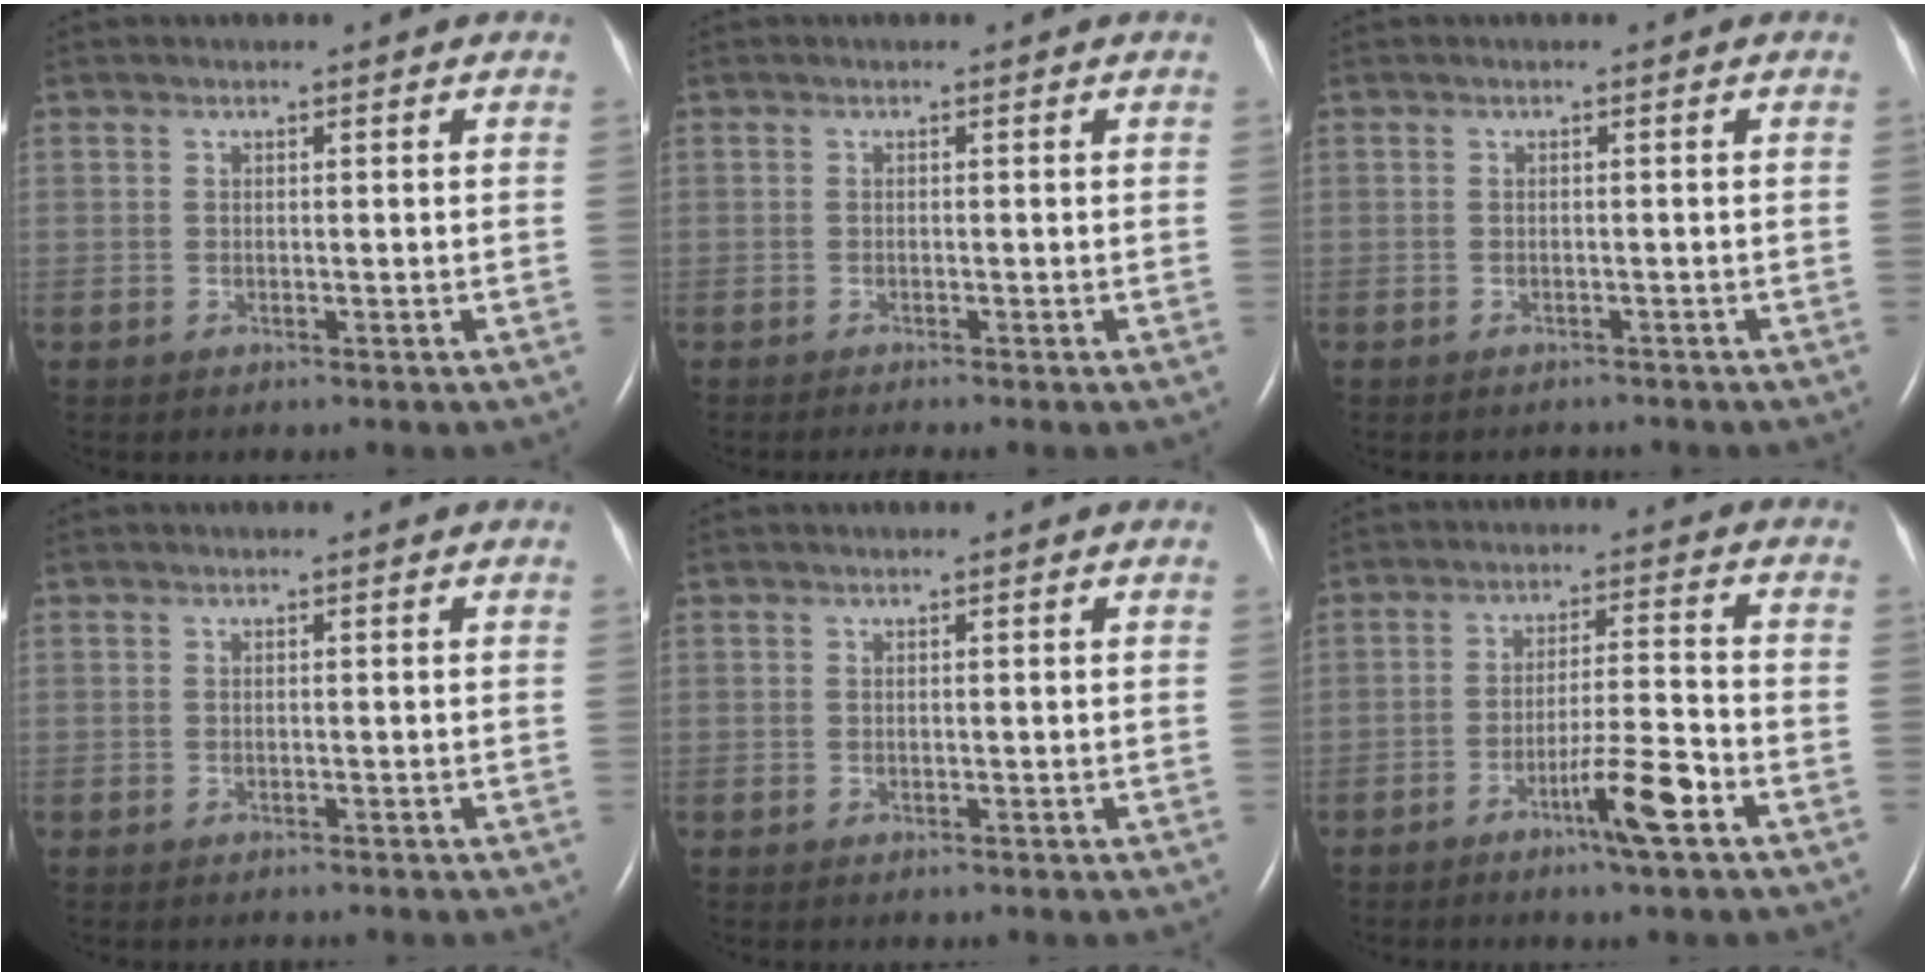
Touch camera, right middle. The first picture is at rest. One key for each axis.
{"total": 1.3, "fx": -1.1, "fy": -0.4, "fz": 0.5, "tx": -0.009, "ty": 0.000, "tz": -0.018}
{"total": 1.3, "fx": -1.2, "fy": 0.4, "fz": 0.0, "tx": -0.001, "ty": -0.002, "tz": -0.015}
{"total": 0.6, "fx": -0.6, "fy": 0.1, "fz": 0.0, "tx": -0.005, "ty": -0.002, "tz": -0.009}
{"total": 0.0}
{"total": 7.3, "fx": -4.2, "fy": -0.3, "fz": 6.0, "tx": -0.100, "ty": -0.003, "tz": -0.074}